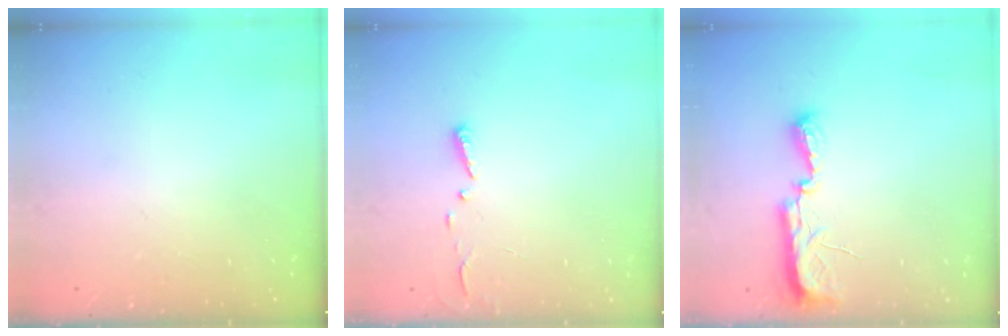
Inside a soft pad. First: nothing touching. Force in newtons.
{"total": 3.0, "press": 2.9, "slide": 0.3}
{"total": 8.1, "press": 8.1, "slide": 1.0}